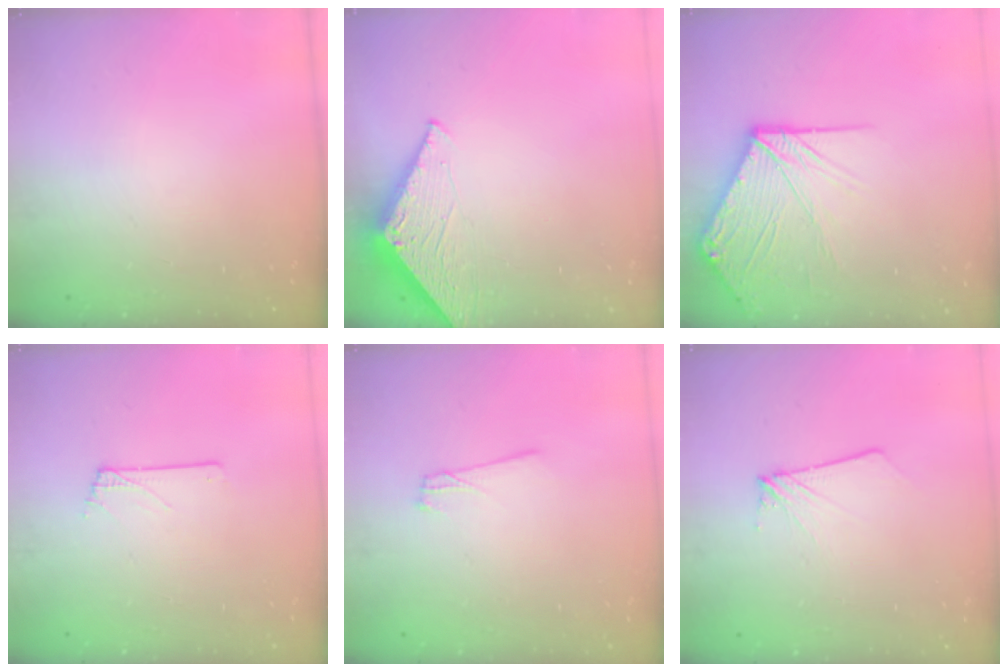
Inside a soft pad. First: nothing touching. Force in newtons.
{"total": 2.8, "press": 2.8, "slide": 0.2}
{"total": 13.6, "press": 13.5, "slide": 1.4}
{"total": 0.0}
{"total": 1.3, "press": 1.3, "slide": 0.1}
{"total": 2.4, "press": 2.3, "slide": 0.3}